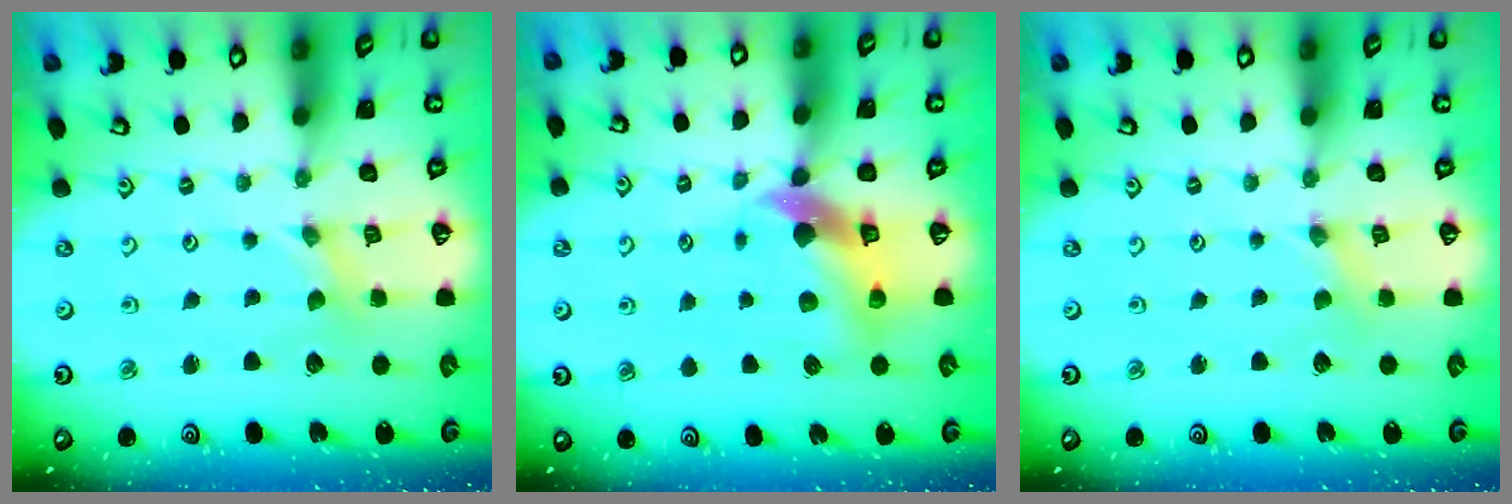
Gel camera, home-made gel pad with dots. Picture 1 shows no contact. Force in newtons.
{"total": 10.4, "press": 10.3, "slide": 1.6}
{"total": 0.0}